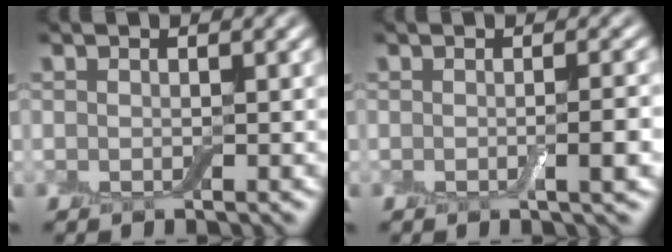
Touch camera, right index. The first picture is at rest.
{"total": 2.0, "force": [-0.4, 0.2, 1.9], "torque": [-0.031, -0.001, -0.007]}